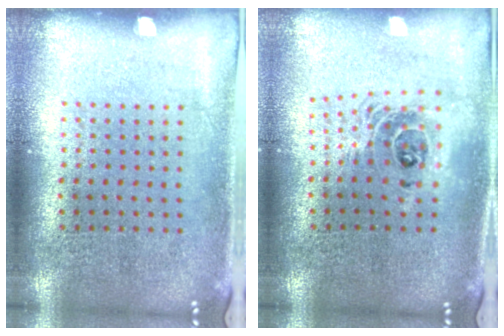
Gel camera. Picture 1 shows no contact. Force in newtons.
{"total": 1.7, "press": 1.4, "slide": 0.9}